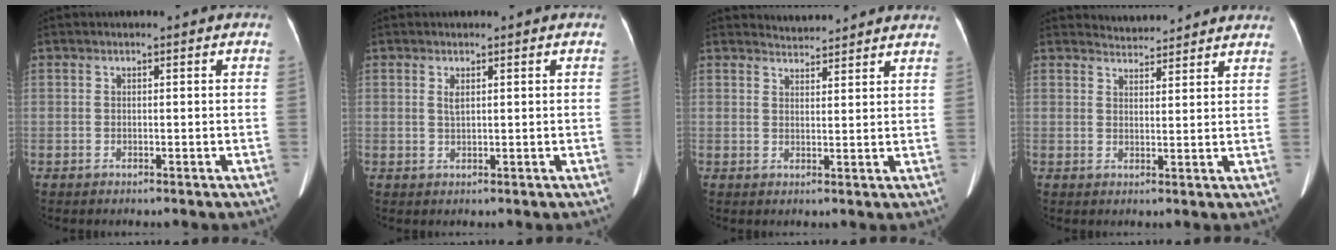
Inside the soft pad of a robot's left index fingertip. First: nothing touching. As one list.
[{"total": 1.2, "force": [0.6, 0.3, 1.0], "torque": [-0.026, -0.002, 0.013]}, {"total": 5.2, "force": [5.2, 0.3, 0.2], "torque": [-0.009, 0.014, 0.060]}, {"total": 6.0, "force": [5.9, 0.9, 0.3], "torque": [-0.005, 0.017, 0.068]}]